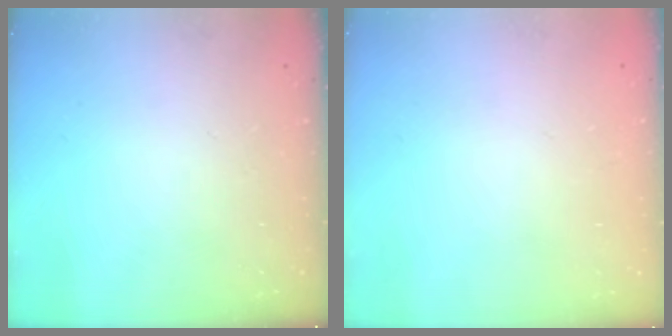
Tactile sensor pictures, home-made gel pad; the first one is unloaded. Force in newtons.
{"total": 2.2, "press": 2.2, "slide": 0.1}